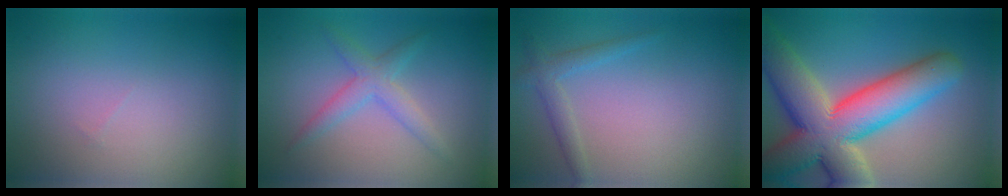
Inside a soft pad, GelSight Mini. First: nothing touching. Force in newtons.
{"total": 2.6, "press": 2.6, "slide": 0.0}
{"total": 1.8, "press": 1.8, "slide": 0.1}
{"total": 12.8, "press": 12.8, "slide": 1.0}